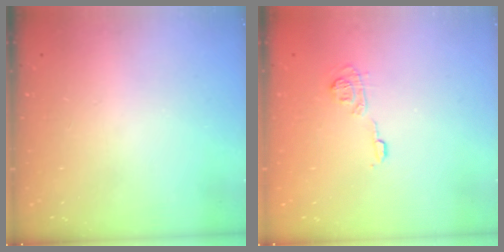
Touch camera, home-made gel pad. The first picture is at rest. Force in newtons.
{"total": 7.8, "press": 7.8, "slide": 0.6}